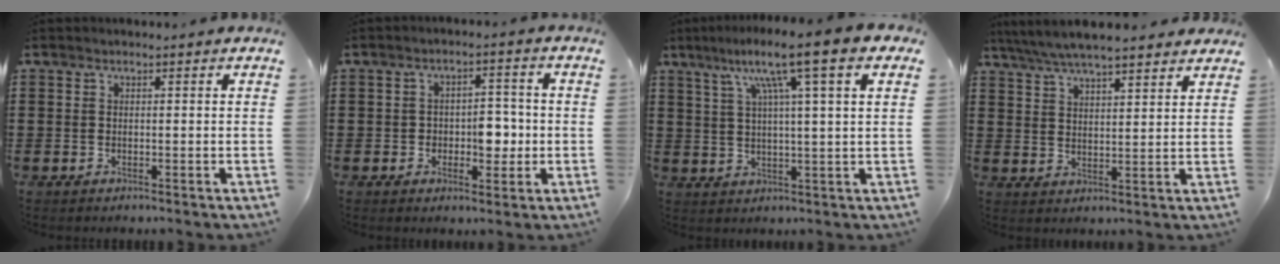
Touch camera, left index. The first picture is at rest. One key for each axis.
{"total": 5.0, "fx": -0.9, "fy": 3.3, "fz": 3.6, "tx": -0.056, "ty": 0.003, "tz": -0.024}
{"total": 10.8, "fx": 5.9, "fy": 0.4, "fz": 9.1, "tx": -0.182, "ty": -0.006, "tz": 0.090}
{"total": 5.4, "fx": 5.0, "fy": 0.5, "fz": 2.0, "tx": -0.055, "ty": -0.015, "tz": 0.088}